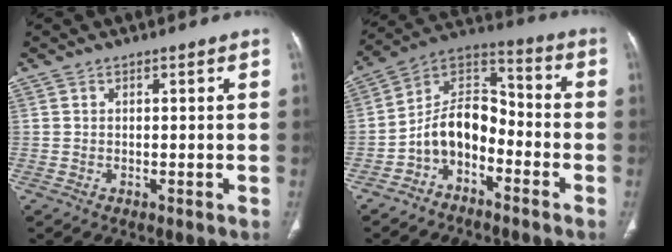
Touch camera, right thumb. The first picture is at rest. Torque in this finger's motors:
{"motor_torque": [0.44, -0.06, 0.07, -0.06, 0.18]}